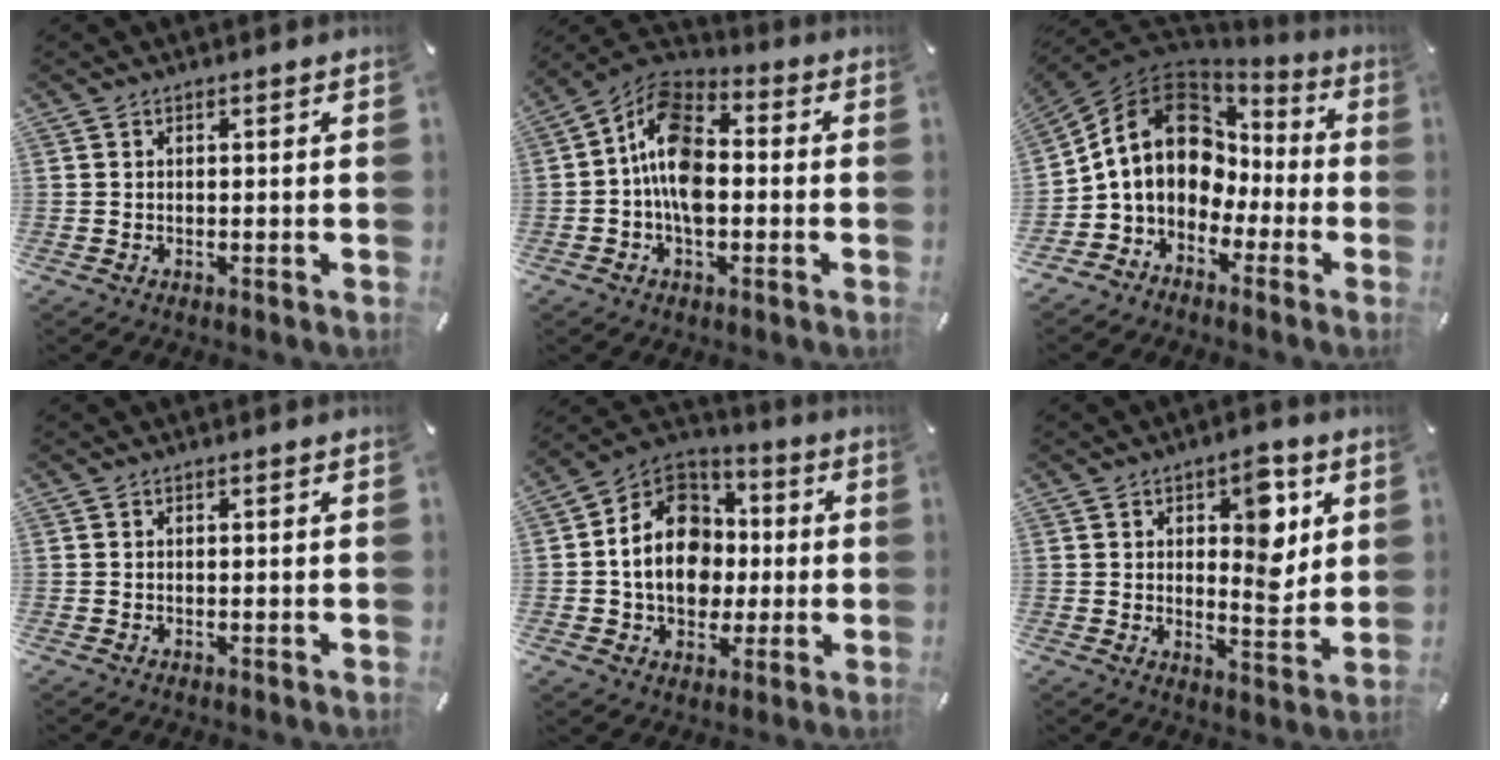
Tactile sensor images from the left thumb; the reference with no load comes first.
{"total": 12.2, "force": [-2.4, 7.8, 9.1], "torque": [-0.181, 0.010, -0.044]}
{"total": 15.5, "force": [1.5, 12.6, 8.8], "torque": [-0.181, 0.000, 0.026]}
{"total": 0.0}
{"total": 15.5, "force": [-1.4, 13.0, 8.4], "torque": [-0.161, 0.018, -0.025]}
{"total": 10.1, "force": [3.3, 5.6, 7.7], "torque": [-0.091, -0.016, 0.050]}